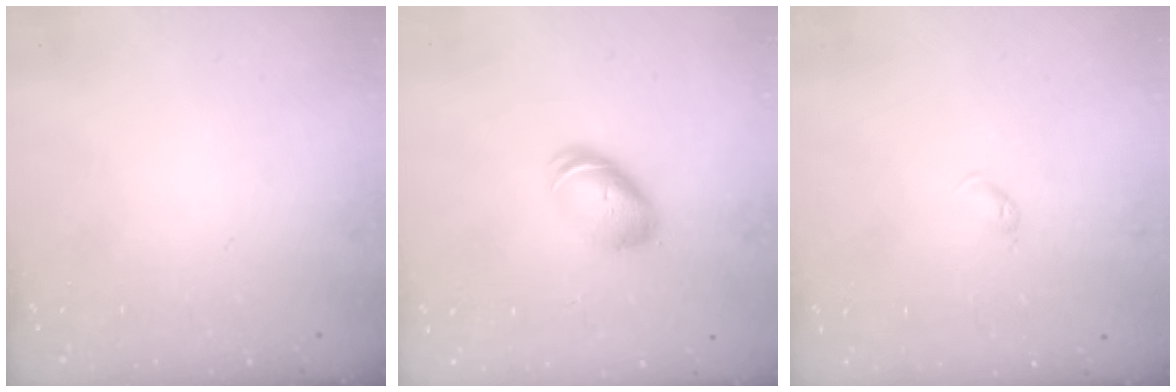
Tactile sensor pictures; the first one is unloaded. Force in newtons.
{"total": 7.8, "press": 7.8, "slide": 0.5}
{"total": 3.0, "press": 2.9, "slide": 0.6}